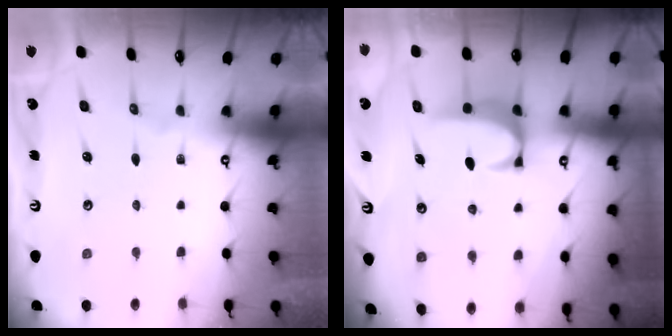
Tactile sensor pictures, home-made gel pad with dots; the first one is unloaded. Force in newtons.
{"total": 2.7, "press": 2.6, "slide": 0.7}